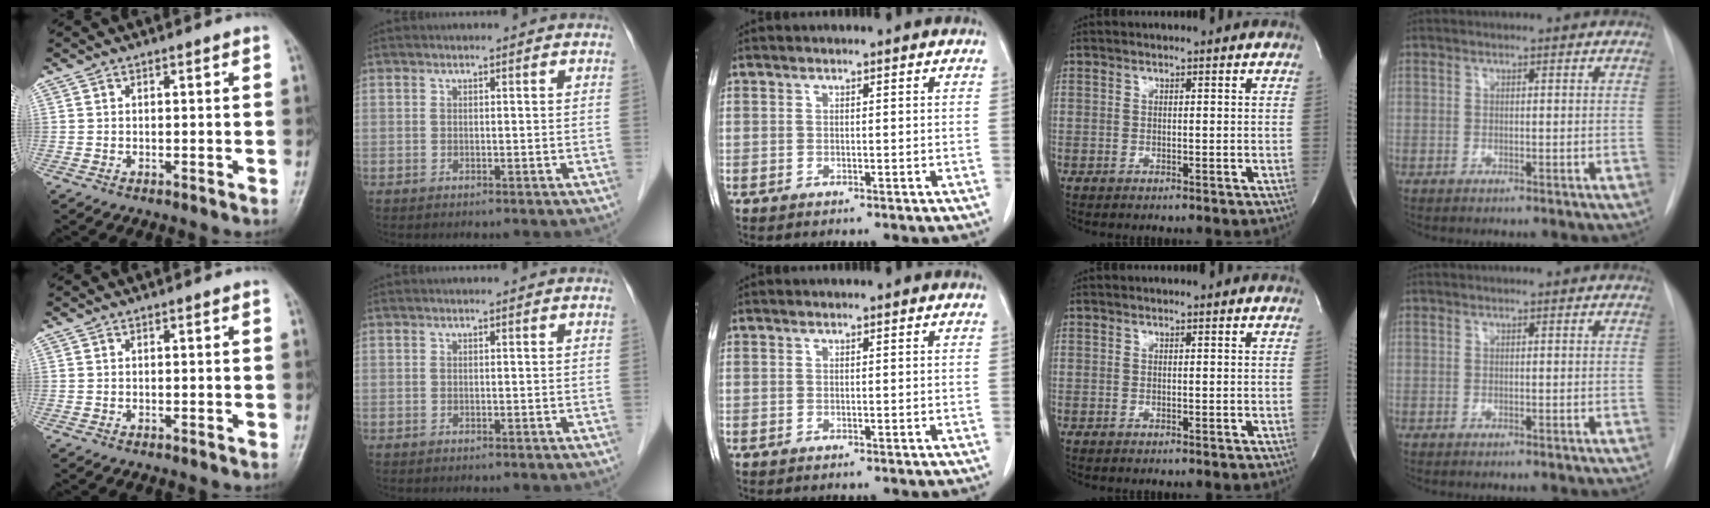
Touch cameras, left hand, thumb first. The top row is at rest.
{}